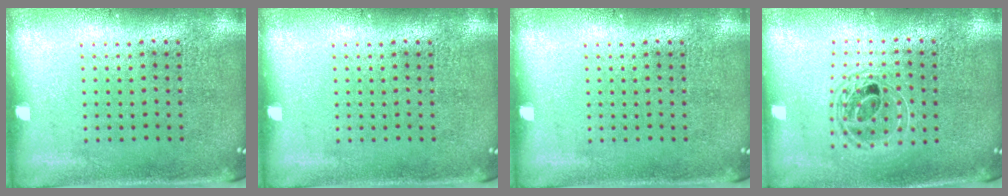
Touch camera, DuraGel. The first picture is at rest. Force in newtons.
{"total": 0.0}
{"total": 0.0}
{"total": 1.7, "press": 1.4, "slide": 1.0}